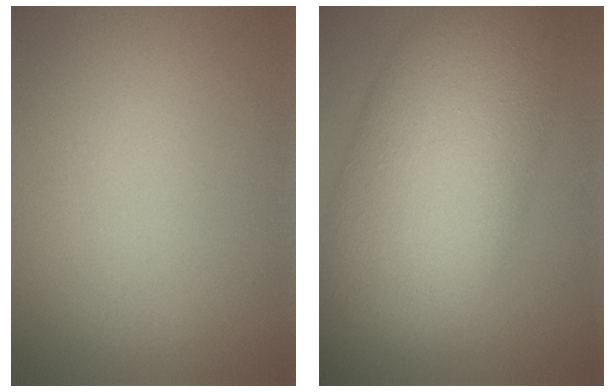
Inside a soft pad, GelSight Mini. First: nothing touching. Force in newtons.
{"total": 12.4, "press": 12.3, "slide": 0.4}